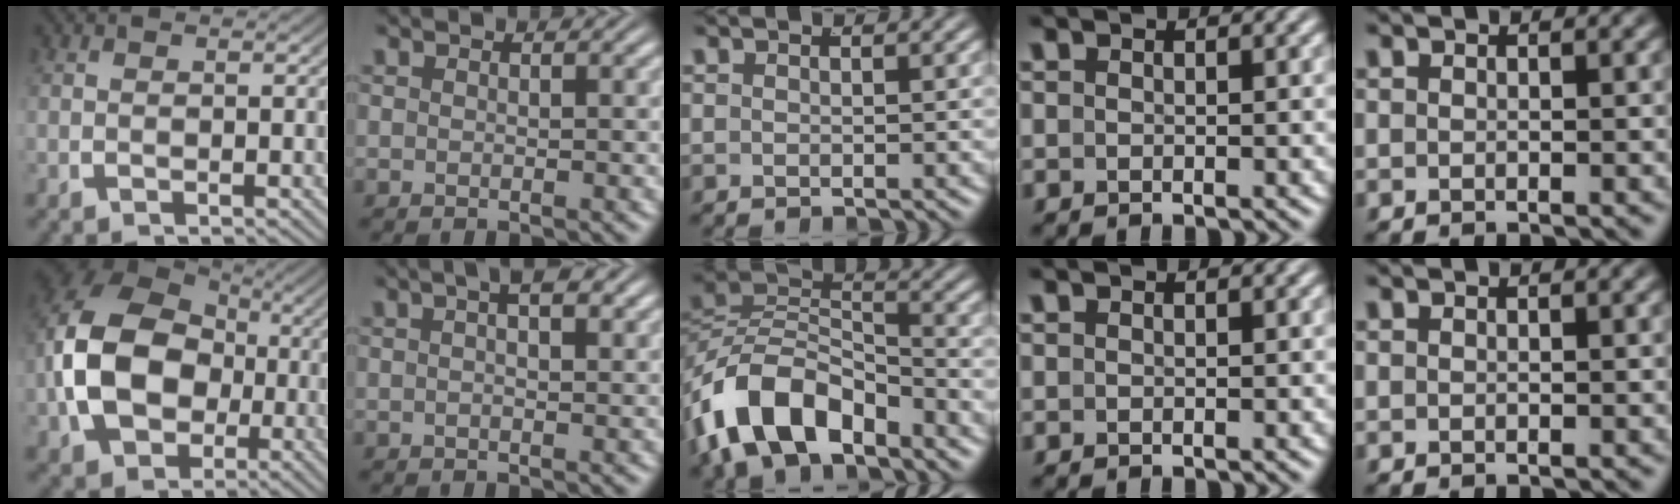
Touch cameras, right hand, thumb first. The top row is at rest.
{"thumb": {"total": 14.2, "force": [-0.2, 10.5, 9.5], "torque": [-0.224, -0.046, 0.019]}, "index": {"total": 3.1, "force": [1.2, 0.9, 2.7], "torque": [-0.030, 0.014, 0.011]}, "middle": {"total": 7.9, "force": [-3.4, 5.2, 4.9], "torque": [-0.101, -0.008, -0.058]}}